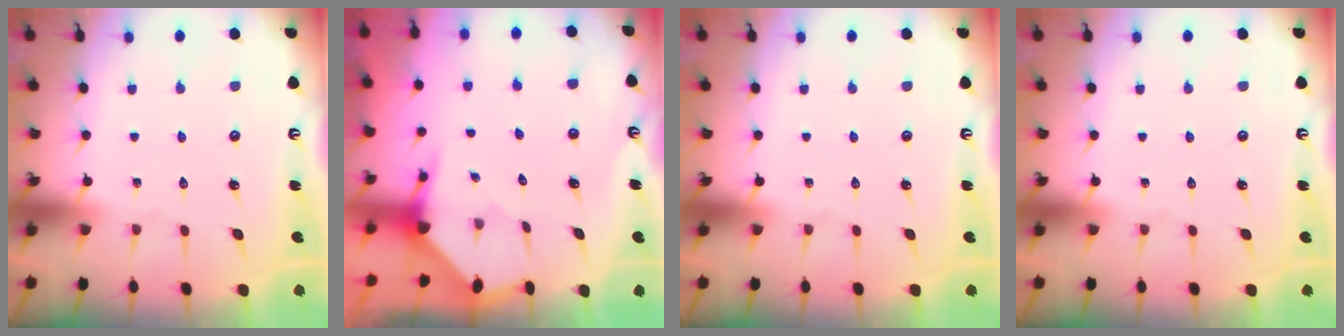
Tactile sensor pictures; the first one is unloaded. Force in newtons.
{"total": 3.3, "press": 3.3, "slide": 0.4}
{"total": 0.0}
{"total": 0.0}